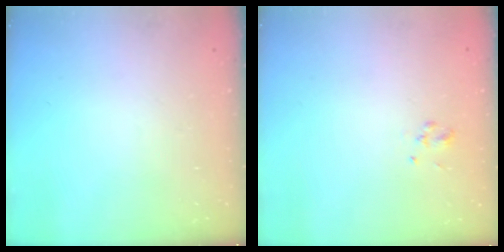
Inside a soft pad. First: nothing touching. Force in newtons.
{"total": 1.4, "press": 1.3, "slide": 0.4}